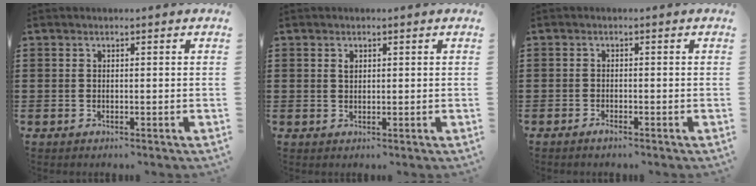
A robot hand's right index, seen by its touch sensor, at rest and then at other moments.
{"total": 1.0, "force": [0.5, 0.6, 0.6], "torque": [-0.014, 0.003, 0.009]}
{"total": 1.0, "force": [-0.9, 0.0, 0.5], "torque": [-0.012, -0.008, -0.015]}